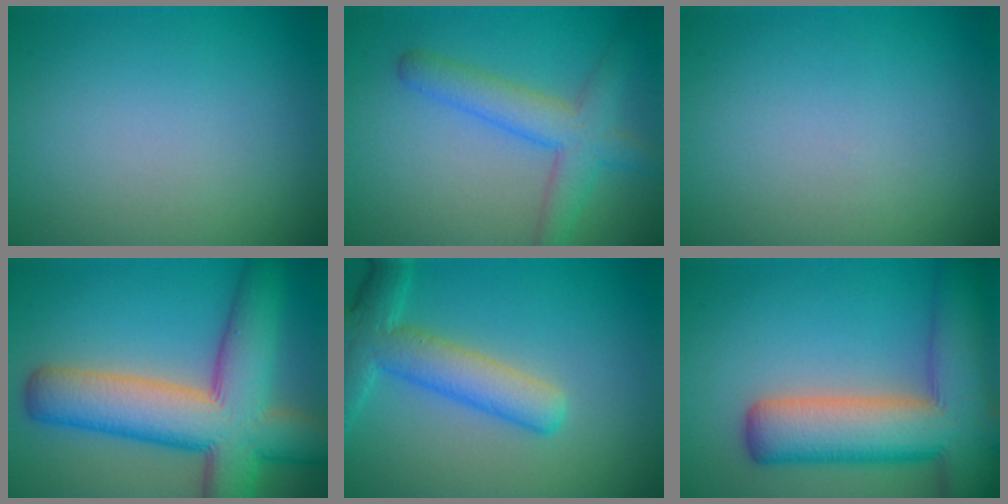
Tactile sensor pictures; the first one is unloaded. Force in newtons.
{"total": 4.5, "press": 4.5, "slide": 0.2}
{"total": 0.0}
{"total": 12.1, "press": 12.1, "slide": 0.6}
{"total": 5.4, "press": 5.4, "slide": 0.2}
{"total": 11.2, "press": 11.2, "slide": 0.7}